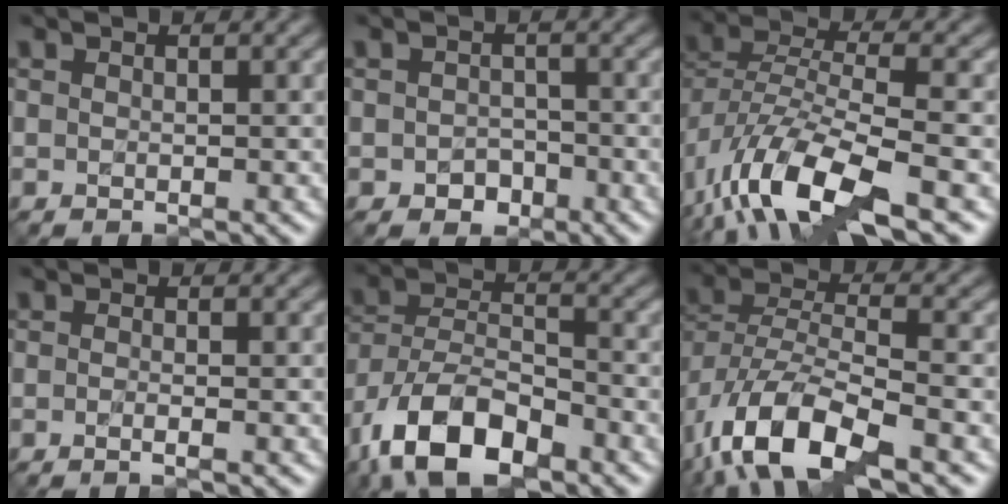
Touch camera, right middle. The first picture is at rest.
{"total": 1.8, "force": [-0.9, 1.5, 0.7], "torque": [-0.007, 0.001, -0.016]}
{"total": 10.7, "force": [-5.4, 4.4, 8.1], "torque": [-0.163, -0.006, -0.107]}
{"total": 1.8, "force": [-0.5, 0.7, 1.5], "torque": [-0.011, -0.007, -0.016]}
{"total": 11.1, "force": [-6.7, 5.4, 7.0], "torque": [-0.132, 0.001, -0.127]}
{"total": 10.3, "force": [-5.3, 4.6, 7.5], "torque": [-0.151, -0.011, -0.100]}